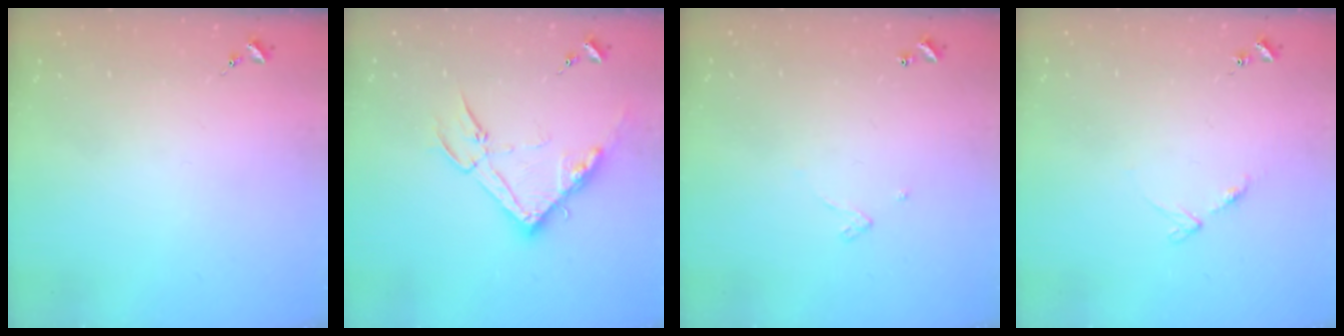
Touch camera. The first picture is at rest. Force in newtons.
{"total": 15.6, "press": 15.6, "slide": 0.6}
{"total": 3.2, "press": 3.2, "slide": 0.1}
{"total": 5.9, "press": 5.9, "slide": 0.7}